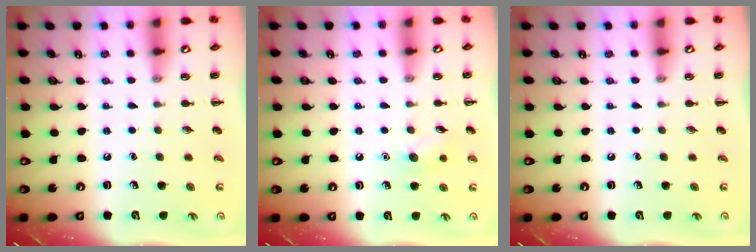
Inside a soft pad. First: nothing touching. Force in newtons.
{"total": 7.1, "press": 6.9, "slide": 1.9}
{"total": 0.0}